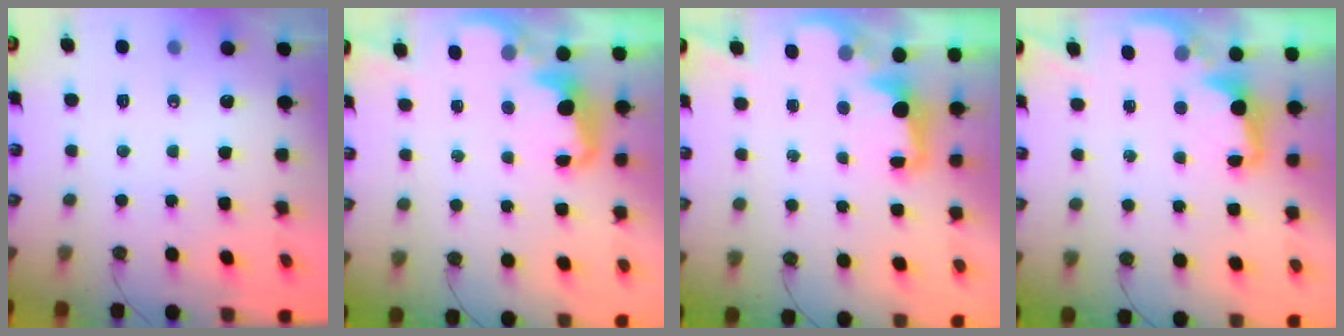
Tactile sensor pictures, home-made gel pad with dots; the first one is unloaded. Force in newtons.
{"total": 2.8, "press": 2.7, "slide": 0.7}
{"total": 2.3, "press": 2.2, "slide": 0.7}
{"total": 2.5, "press": 2.4, "slide": 0.6}